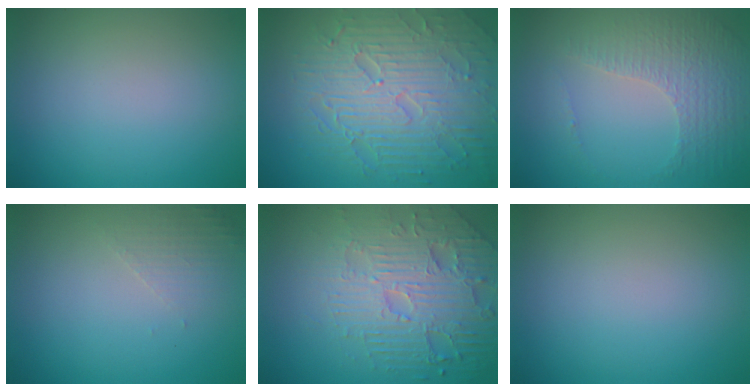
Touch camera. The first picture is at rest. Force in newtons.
{"total": 9.5, "press": 6.4, "slide": 7.0}
{"total": 4.3, "press": 3.0, "slide": 3.1}
{"total": 1.6, "press": 1.6, "slide": 0.4}
{"total": 7.2, "press": 5.4, "slide": 4.7}
{"total": 0.0}